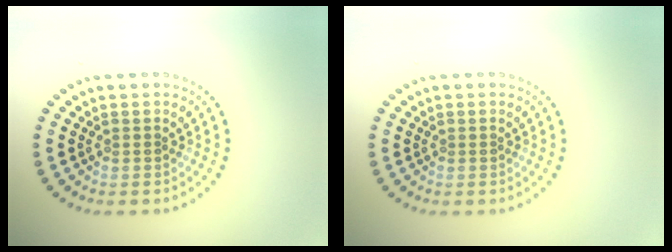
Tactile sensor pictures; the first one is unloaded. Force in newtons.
{"total": 0.0}